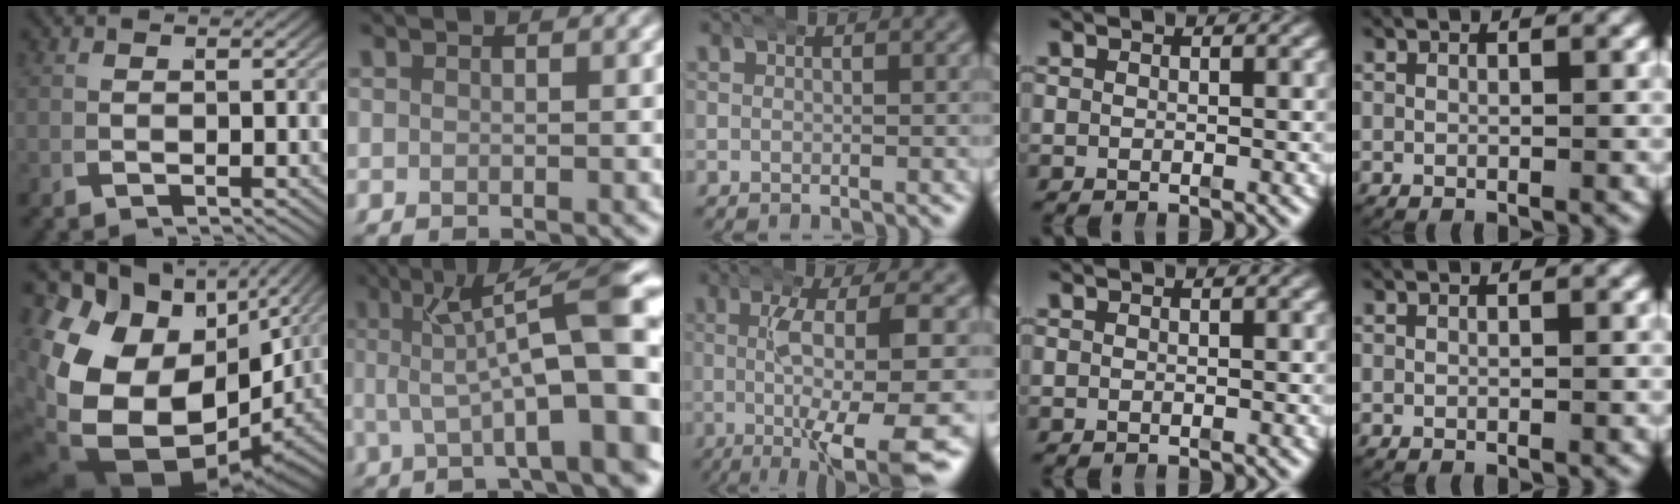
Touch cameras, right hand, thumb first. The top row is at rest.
{"thumb": {"total": 22.3, "force": [-1.7, 15.7, 15.7], "torque": [-0.327, -0.075, 0.011]}, "index": {"total": 10.9, "force": [1.0, 3.4, 10.3], "torque": [-0.143, 0.014, 0.009]}, "middle": {"total": 9.2, "force": [-2.5, 1.8, 8.7], "torque": [-0.130, -0.017, -0.032]}}